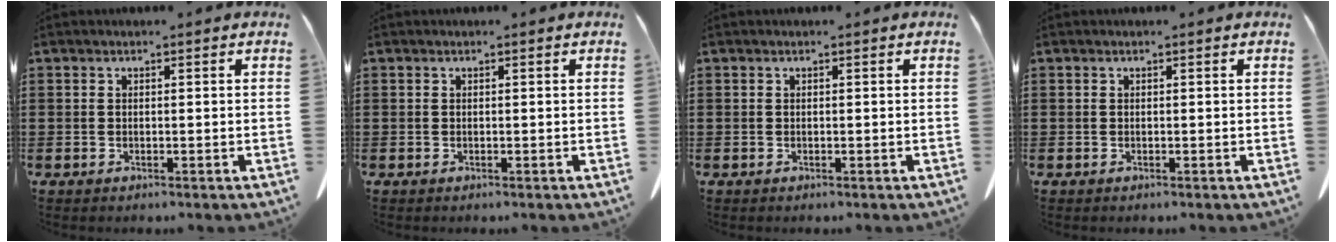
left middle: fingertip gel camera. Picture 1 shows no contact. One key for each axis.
{"total": 0.0}
{"total": 0.0}
{"total": 0.0}